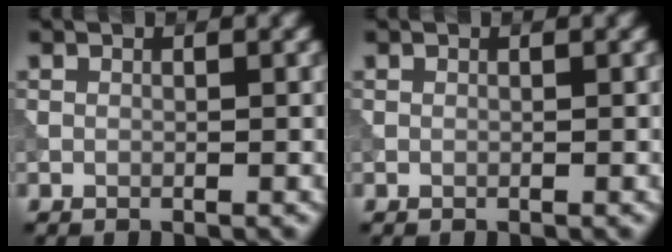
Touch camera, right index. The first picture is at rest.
{"total": 0.0}